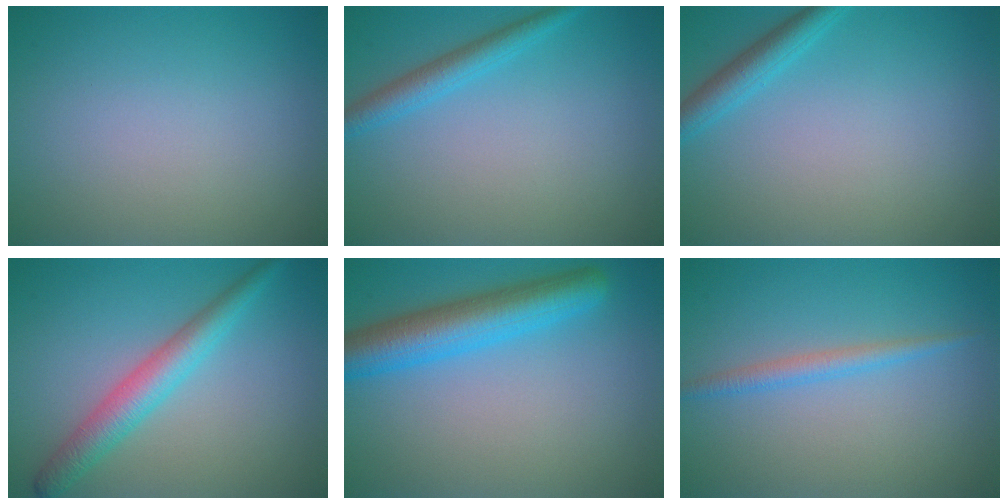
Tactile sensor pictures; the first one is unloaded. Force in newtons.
{"total": 2.5, "press": 2.5, "slide": 0.1}
{"total": 2.5, "press": 2.4, "slide": 0.1}
{"total": 4.0, "press": 4.0, "slide": 0.1}
{"total": 6.0, "press": 6.0, "slide": 0.3}
{"total": 1.7, "press": 1.7, "slide": 0.1}